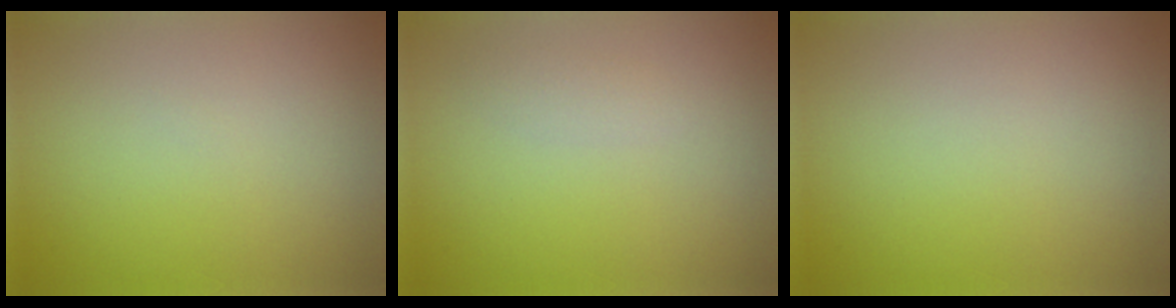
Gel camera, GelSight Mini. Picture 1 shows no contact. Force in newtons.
{"total": 1.0, "press": 1.0, "slide": 0.0}
{"total": 0.0}